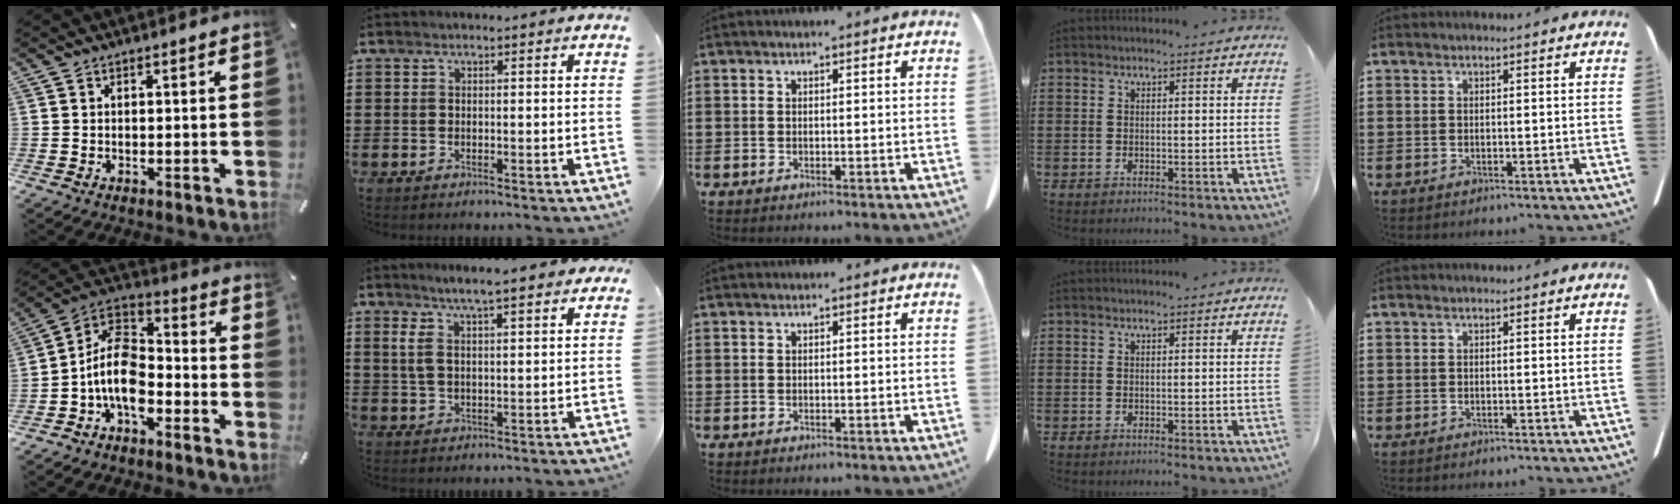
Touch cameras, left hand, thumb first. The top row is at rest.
{"thumb": {"total": 12.4, "force": [-5.7, 7.6, 7.9], "torque": [-0.174, 0.020, -0.110]}, "index": {"total": 6.8, "force": [4.4, 1.8, 4.9], "torque": [-0.107, 0.003, 0.076]}}